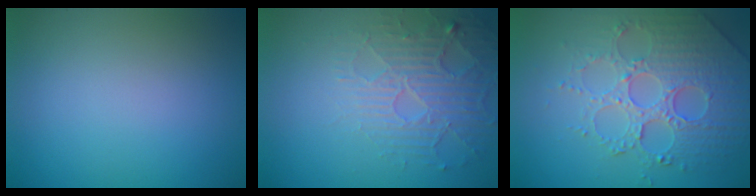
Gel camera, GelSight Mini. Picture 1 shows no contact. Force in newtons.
{"total": 5.0, "press": 3.4, "slide": 3.6}
{"total": 5.4, "press": 5.1, "slide": 1.9}